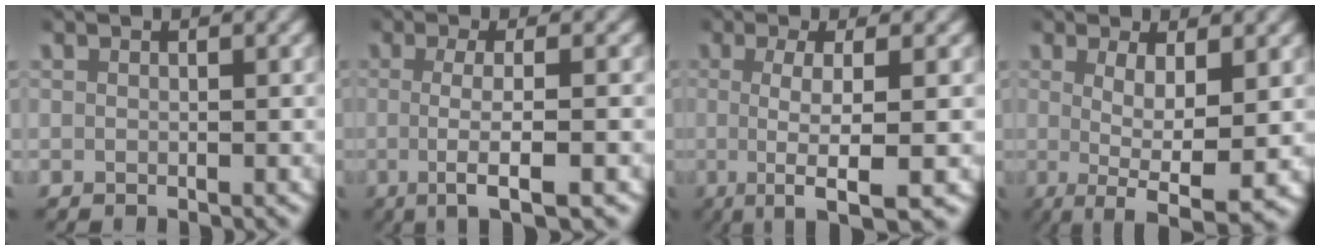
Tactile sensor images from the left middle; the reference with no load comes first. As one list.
[{"total": 4.9, "force": [-1.8, 0.3, 4.5], "torque": [-0.078, -0.010, -0.025]}, {"total": 6.8, "force": [-4.0, 0.7, 5.5], "torque": [-0.090, -0.021, -0.052]}, {"total": 6.7, "force": [-3.5, 1.7, 5.4], "torque": [-0.097, -0.036, -0.037]}]